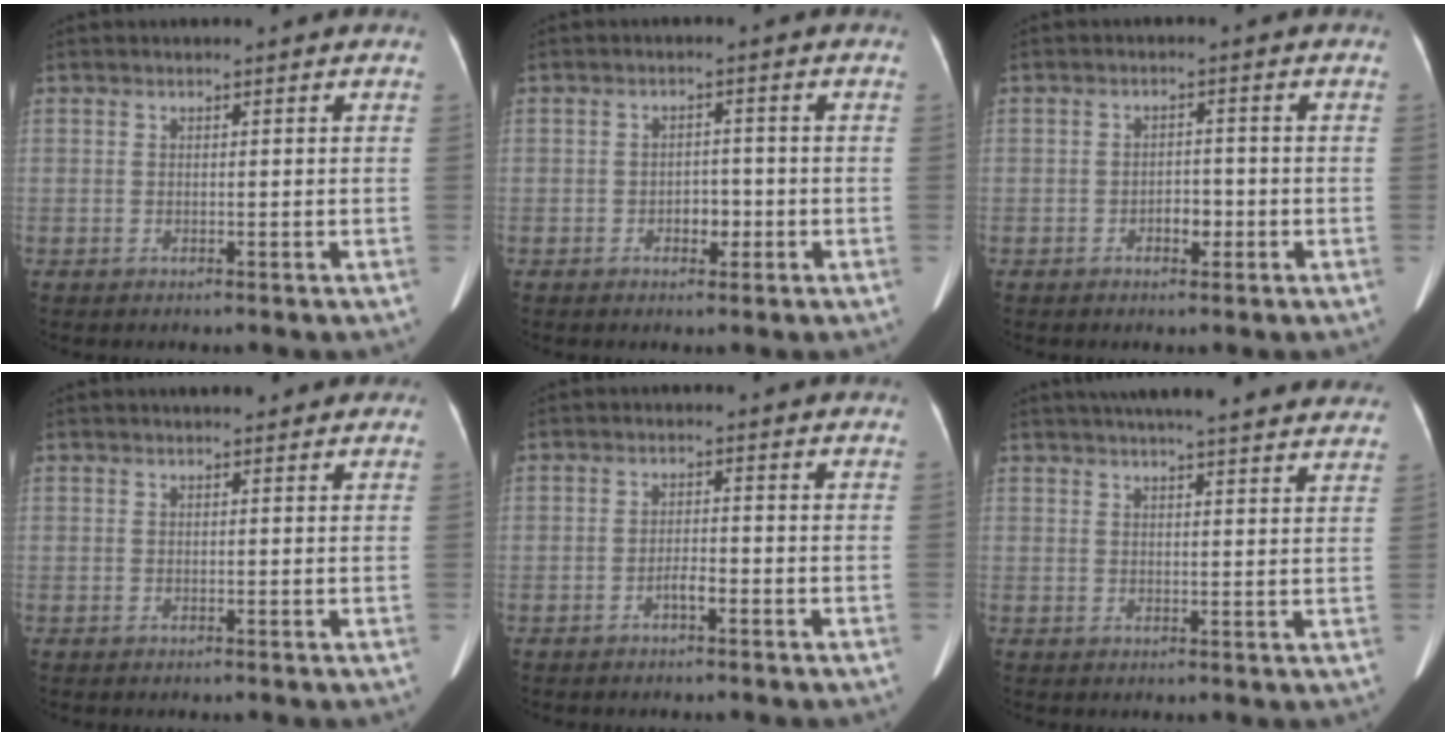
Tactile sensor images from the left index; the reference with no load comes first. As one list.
[{"total": 2.5, "force": [-0.9, 1.6, 1.7], "torque": [-0.022, 0.006, -0.011]}, {"total": 2.4, "force": [-1.0, 1.3, 1.6], "torque": [-0.022, 0.005, -0.014]}, {"total": 3.1, "force": [2.4, 1.0, 1.6], "torque": [-0.014, 0.017, 0.030]}, {"total": 1.8, "force": [-1.1, 0.3, 1.4], "torque": [-0.024, 0.002, -0.019]}, {"total": 22.4, "force": [19.9, 2.7, 9.8], "torque": [-0.143, 0.019, 0.244]}]